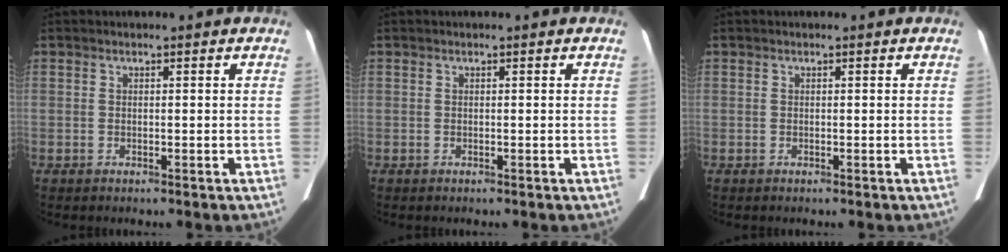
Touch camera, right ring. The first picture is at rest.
{"total": 0.0}
{"total": 0.0}